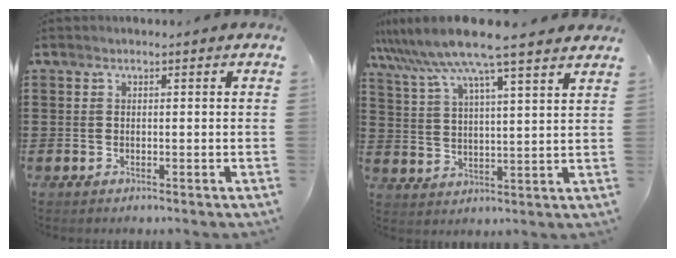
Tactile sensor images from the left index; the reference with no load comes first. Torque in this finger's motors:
{"motor_torque": [2.14, 0.00, 0.83, 0.21]}